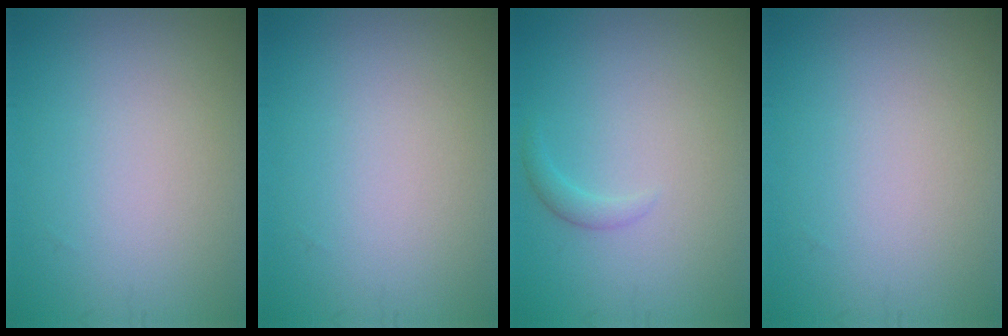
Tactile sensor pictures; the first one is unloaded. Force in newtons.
{"total": 0.0}
{"total": 1.0, "press": 1.0, "slide": 0.0}
{"total": 0.0}